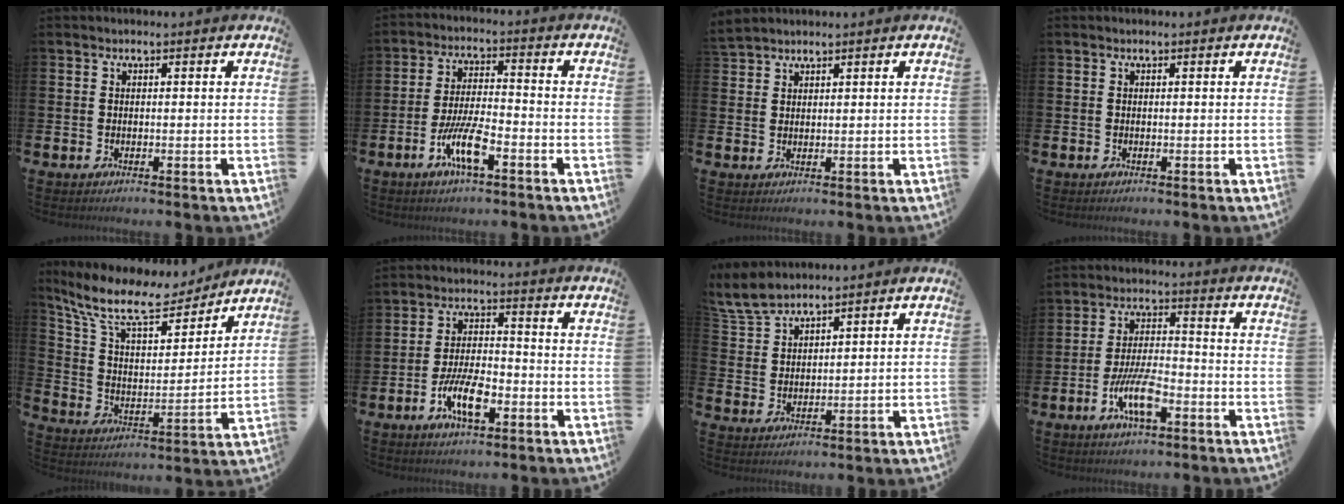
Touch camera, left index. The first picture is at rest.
{"total": 6.9, "force": [-3.1, 1.7, 5.9], "torque": [-0.125, -0.004, -0.058]}
{"total": 2.1, "force": [2.1, 0.3, -0.2], "torque": [0.002, -0.004, 0.040]}
{"total": 0.0}
{"total": 12.0, "force": [10.3, 3.3, 5.3], "torque": [-0.141, -0.058, 0.180]}
{"total": 6.9, "force": [-2.9, 2.7, 5.6], "torque": [-0.105, 0.002, -0.055]}
{"total": 5.8, "force": [5.4, 1.1, 1.6], "torque": [-0.052, -0.019, 0.102]}
{"total": 7.7, "force": [-3.2, 2.6, 6.5], "torque": [-0.125, -0.004, -0.061]}